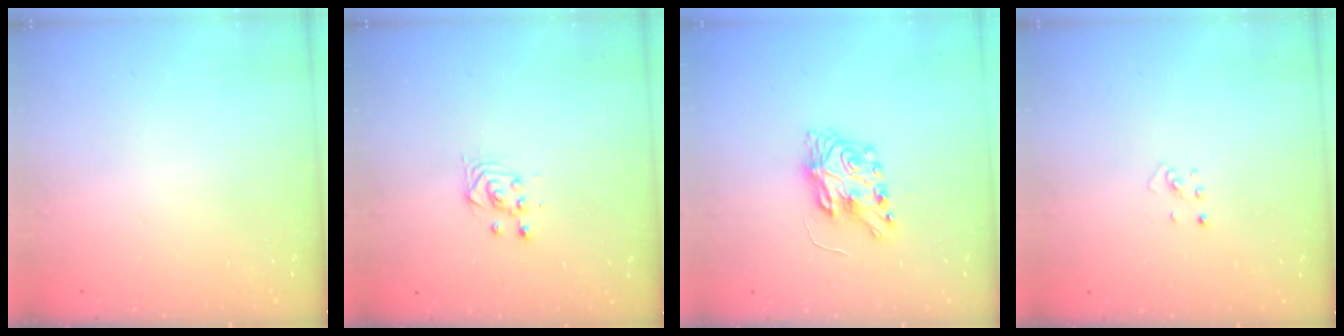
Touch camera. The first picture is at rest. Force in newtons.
{"total": 3.3, "press": 3.3, "slide": 0.4}
{"total": 7.9, "press": 7.9, "slide": 0.2}
{"total": 2.0, "press": 2.0, "slide": 0.3}